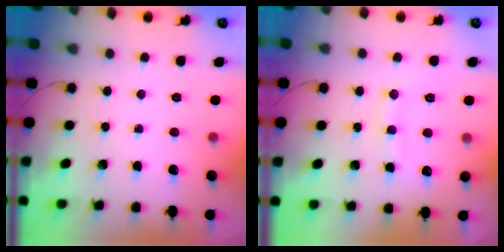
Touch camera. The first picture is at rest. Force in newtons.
{"total": 9.7, "press": 9.6, "slide": 1.1}